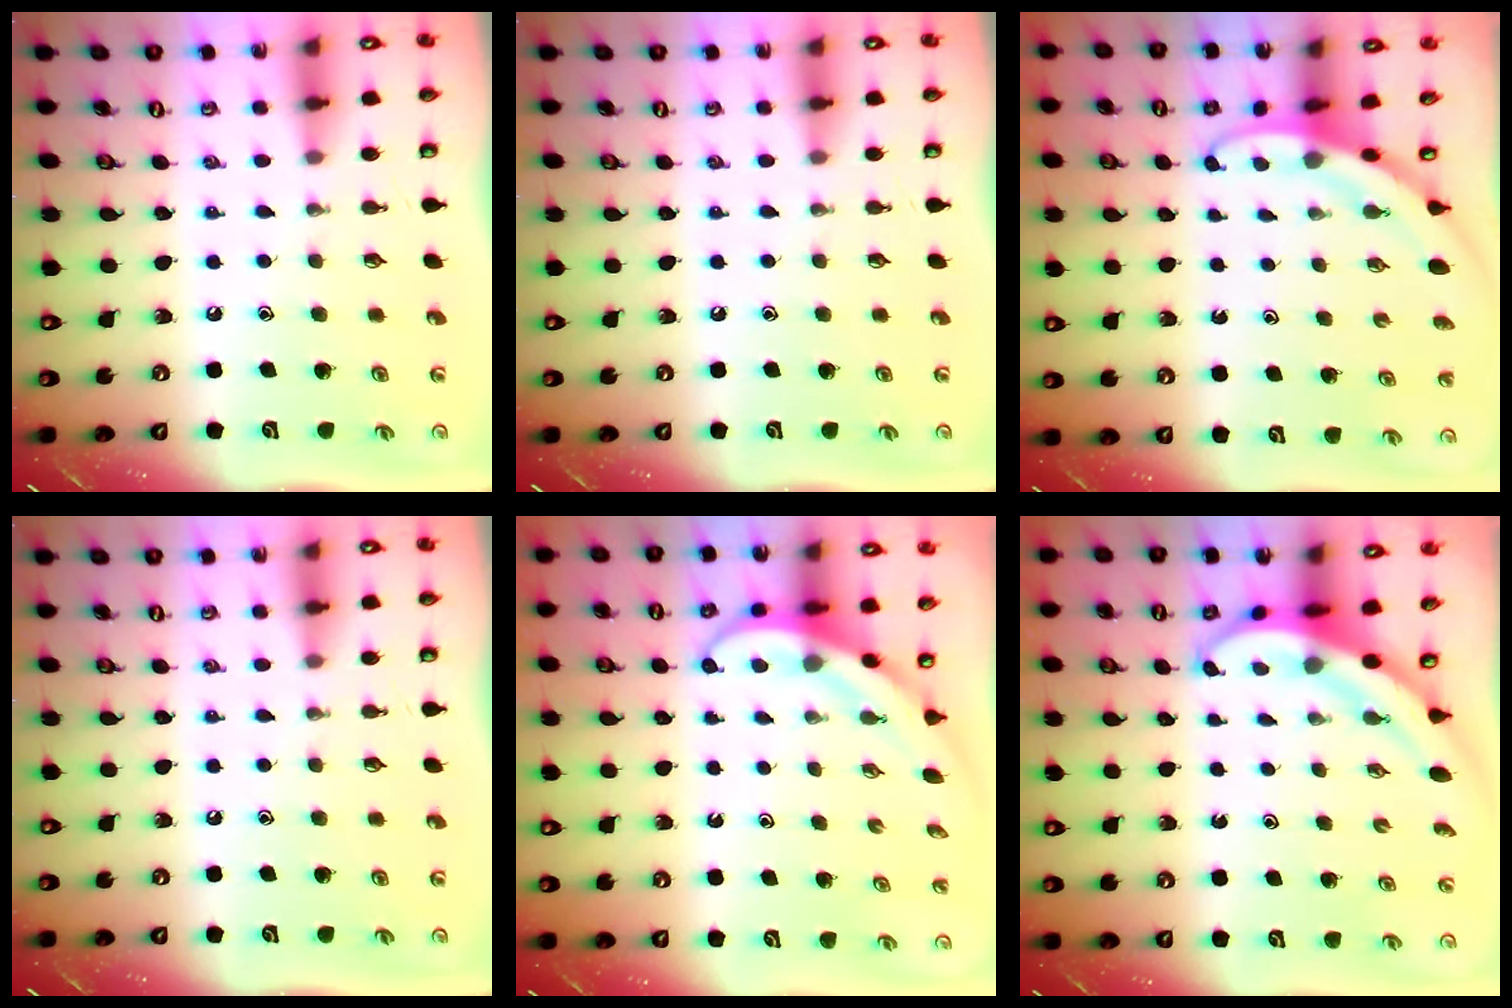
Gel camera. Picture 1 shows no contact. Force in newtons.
{"total": 0.0}
{"total": 3.1, "press": 3.1, "slide": 0.1}
{"total": 0.0}
{"total": 4.0, "press": 4.0, "slide": 0.3}
{"total": 3.8, "press": 3.7, "slide": 0.3}